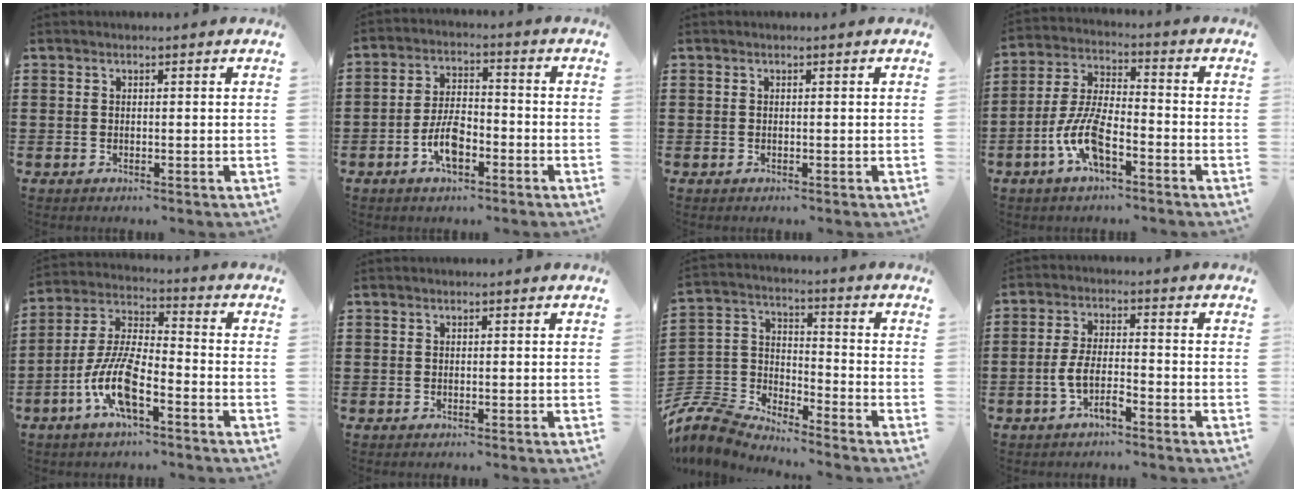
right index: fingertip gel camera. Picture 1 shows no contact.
{"total": 6.3, "force": [-2.7, 2.8, 5.0], "torque": [-0.110, 0.000, -0.052]}
{"total": 0.0}
{"total": 8.6, "force": [-3.8, 3.2, 7.0], "torque": [-0.172, -0.010, -0.076]}
{"total": 10.0, "force": [-4.7, 3.1, 8.3], "torque": [-0.197, -0.008, -0.091]}
{"total": 0.0}
{"total": 6.7, "force": [-6.5, 1.5, 0.9], "torque": [-0.062, -0.012, -0.143]}
{"total": 4.7, "force": [-2.4, 1.4, 3.8], "torque": [-0.095, 0.000, -0.054]}